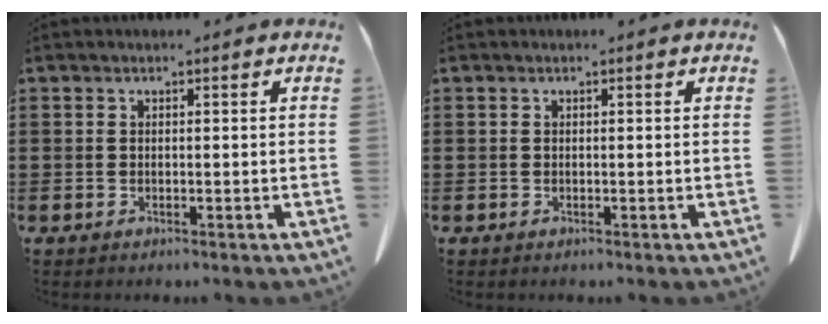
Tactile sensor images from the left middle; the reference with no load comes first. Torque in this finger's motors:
{"motor_torque": [-0.21, 0.07, 0.05, -0.01]}